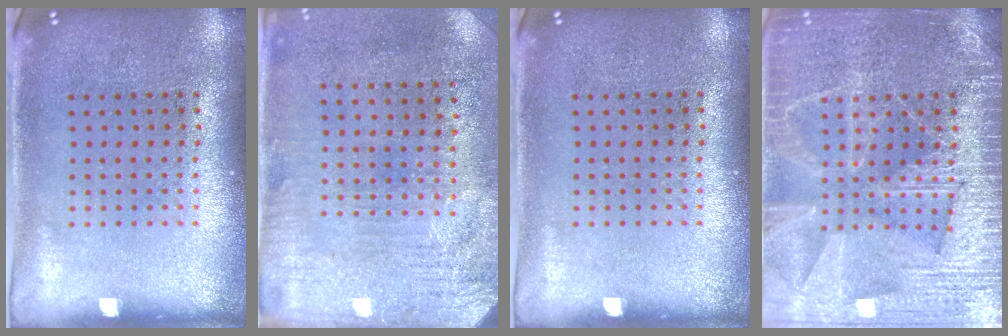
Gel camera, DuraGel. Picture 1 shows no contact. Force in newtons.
{"total": 3.3, "press": 2.7, "slide": 1.8}
{"total": 0.0}
{"total": 6.5, "press": 6.5, "slide": 0.8}